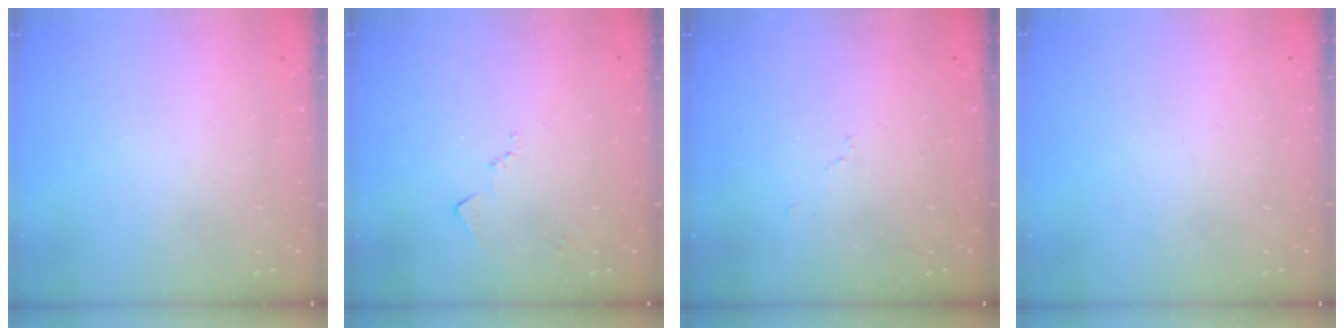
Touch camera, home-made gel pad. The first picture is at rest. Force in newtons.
{"total": 7.8, "press": 7.8, "slide": 0.5}
{"total": 7.3, "press": 7.3, "slide": 0.6}
{"total": 0.0}